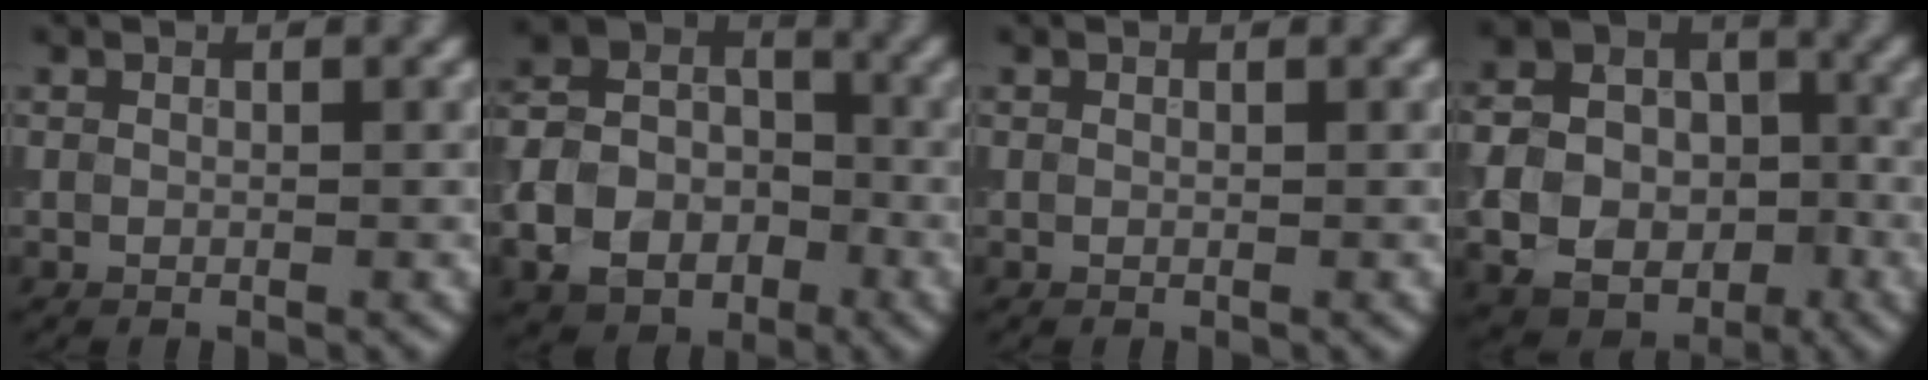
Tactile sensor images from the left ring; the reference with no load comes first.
{"total": 8.5, "force": [-3.6, 6.6, 4.1], "torque": [-0.075, -0.010, -0.078]}
{"total": 0.0}
{"total": 8.8, "force": [-2.6, 7.0, 4.6], "torque": [-0.083, -0.006, -0.054]}